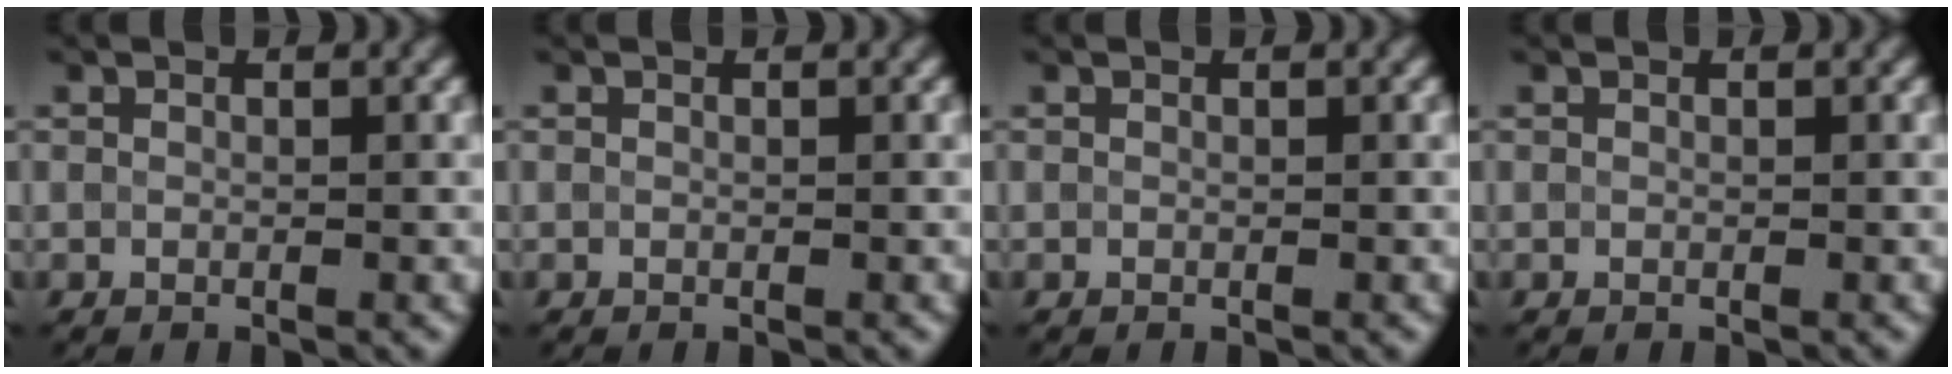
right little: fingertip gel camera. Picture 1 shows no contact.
{"total": 0.0}
{"total": 0.0}
{"total": 0.0}